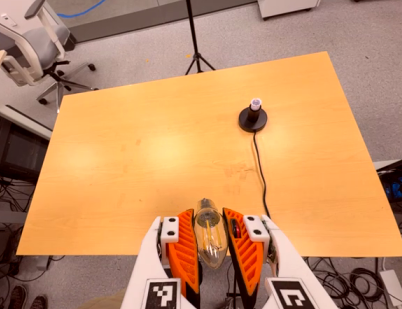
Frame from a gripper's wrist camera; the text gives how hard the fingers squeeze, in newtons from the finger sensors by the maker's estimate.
{"total": 20.0, "left": 21.7, "right": 18.4}